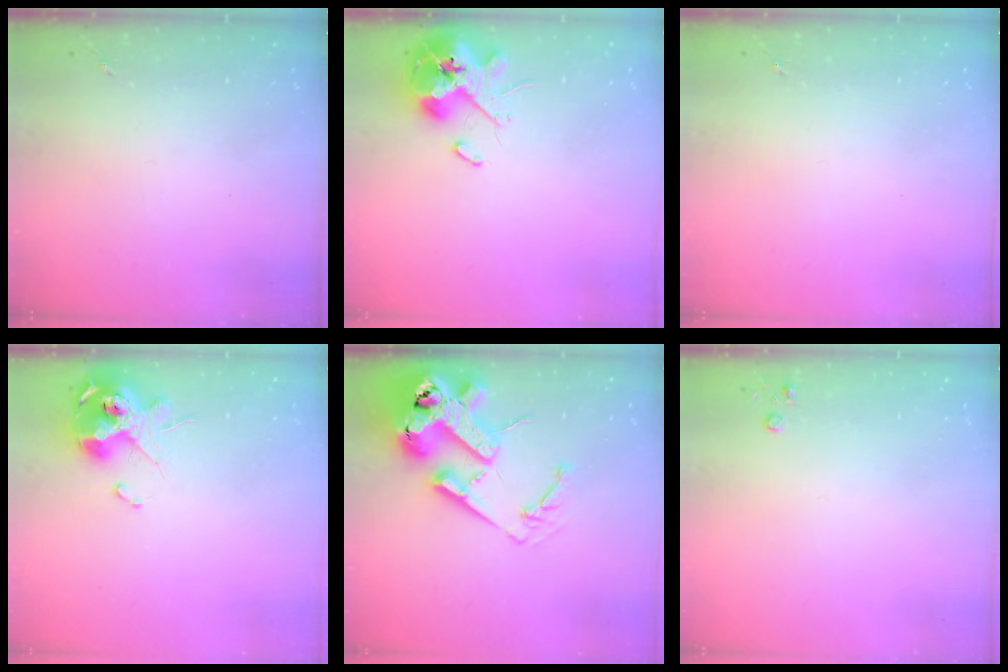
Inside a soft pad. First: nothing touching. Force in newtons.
{"total": 13.9, "press": 13.7, "slide": 2.2}
{"total": 0.0}
{"total": 13.2, "press": 13.1, "slide": 1.8}
{"total": 24.1, "press": 23.9, "slide": 3.2}
{"total": 2.8, "press": 2.8, "slide": 0.3}